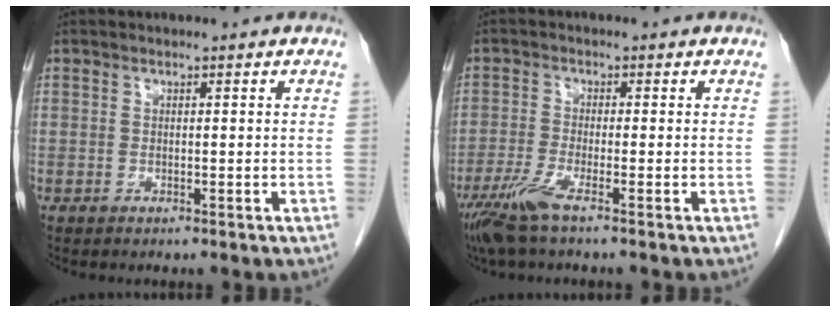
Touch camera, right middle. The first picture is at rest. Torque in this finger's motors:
{"motor_torque": [0.97, -0.58, 0.09, 0.07]}